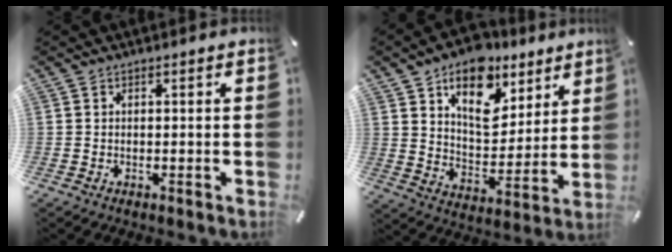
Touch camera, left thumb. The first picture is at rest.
{"total": 15.7, "force": [10.1, 9.4, 7.5], "torque": [-0.109, -0.062, 0.177]}